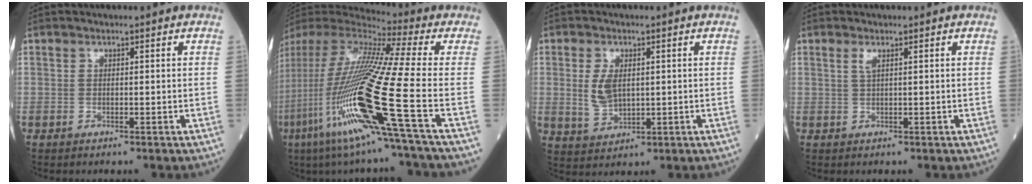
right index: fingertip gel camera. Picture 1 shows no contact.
{"total": 26.4, "force": [-9.6, -0.9, 24.6], "torque": [-0.519, -0.050, -0.194]}
{"total": 4.9, "force": [0.6, 2.8, 4.0], "torque": [-0.091, 0.001, 0.019]}
{"total": 0.9, "force": [0.4, 0.0, 0.8], "torque": [-0.027, 0.004, 0.007]}